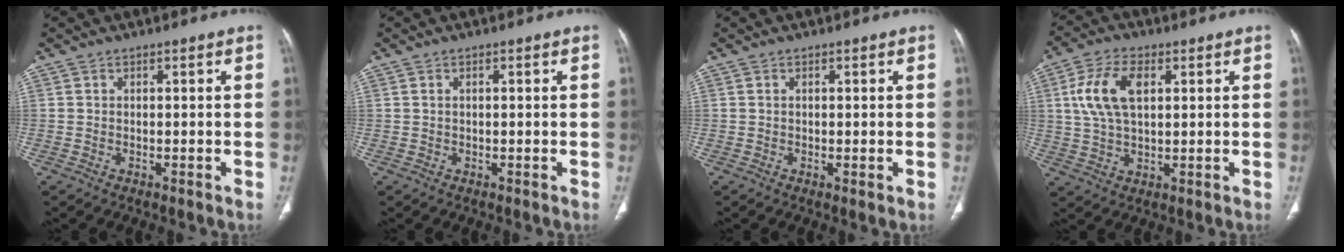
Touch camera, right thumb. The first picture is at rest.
{"total": 0.0}
{"total": 1.0, "force": [-0.2, 0.2, 0.9], "torque": [-0.020, -0.006, -0.002]}
{"total": 10.3, "force": [2.7, 5.6, 8.2], "torque": [-0.166, 0.007, 0.052]}